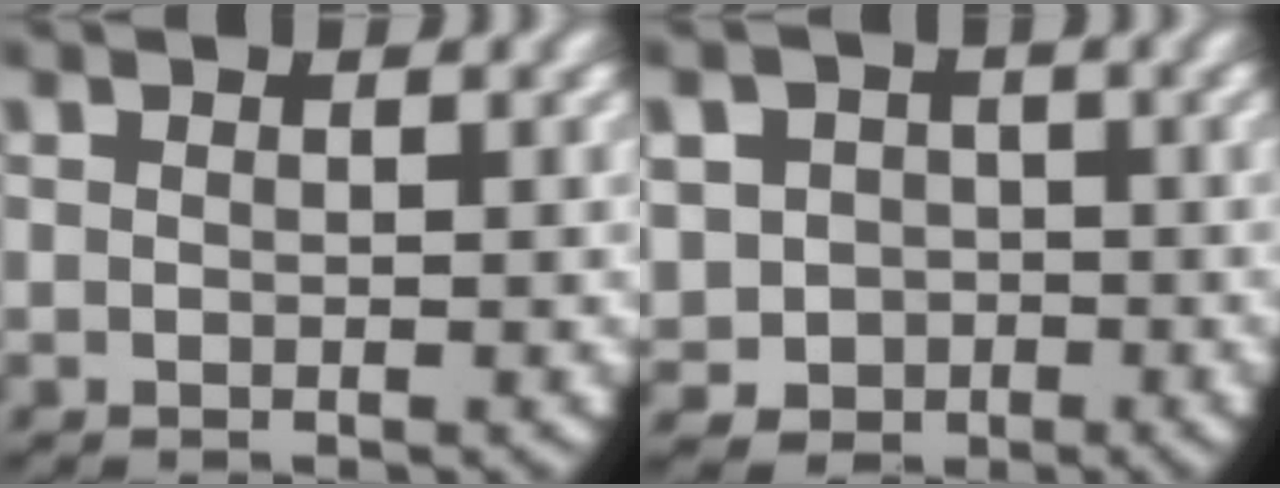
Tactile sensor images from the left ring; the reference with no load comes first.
{"total": 10.4, "force": [-1.6, 9.7, 3.3], "torque": [-0.087, -0.040, -0.026]}